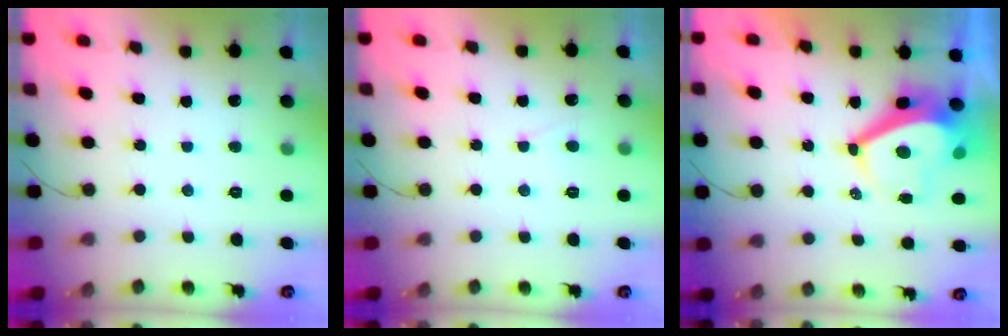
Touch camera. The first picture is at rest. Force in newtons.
{"total": 2.6, "press": 2.6, "slide": 0.3}
{"total": 6.9, "press": 6.9, "slide": 0.8}